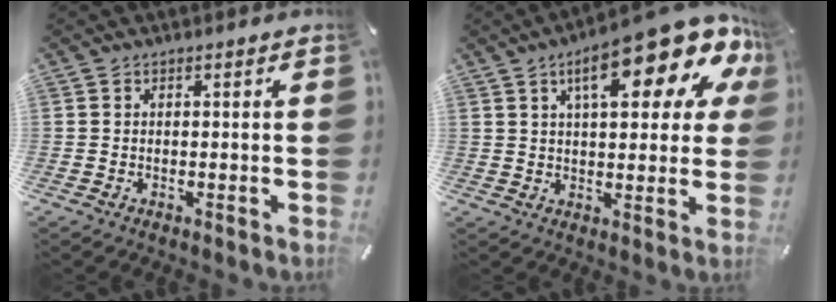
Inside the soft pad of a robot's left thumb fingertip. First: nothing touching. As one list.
[{"total": 20.1, "force": [10.9, 6.7, 15.5], "torque": [-0.224, -0.056, 0.171]}]